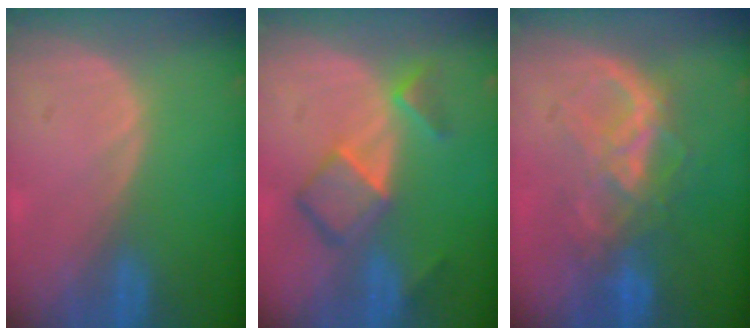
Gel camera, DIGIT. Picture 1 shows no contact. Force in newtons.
{"total": 7.1, "press": 6.0, "slide": 3.6}
{"total": 7.1, "press": 7.1, "slide": 1.0}